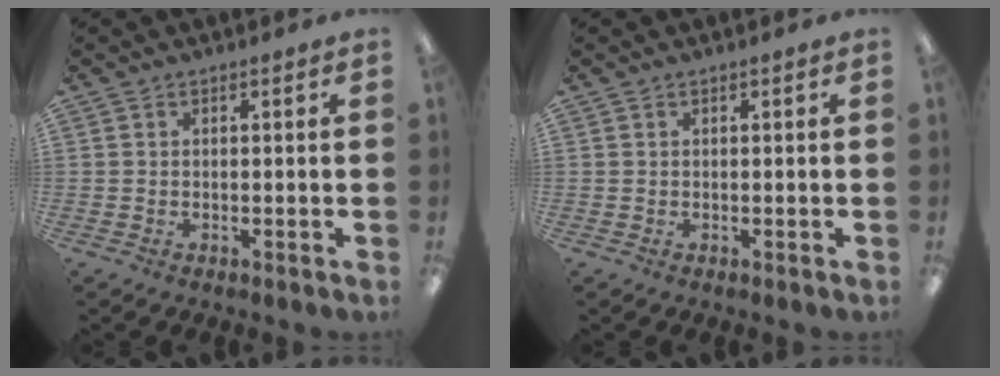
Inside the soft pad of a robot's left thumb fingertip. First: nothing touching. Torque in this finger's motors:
{"motor_torque": [-0.17, -0.12, 0.00, -0.07, 0.00]}